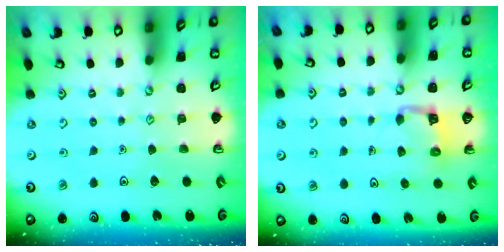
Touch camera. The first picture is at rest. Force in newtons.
{"total": 2.8, "press": 2.8, "slide": 0.2}